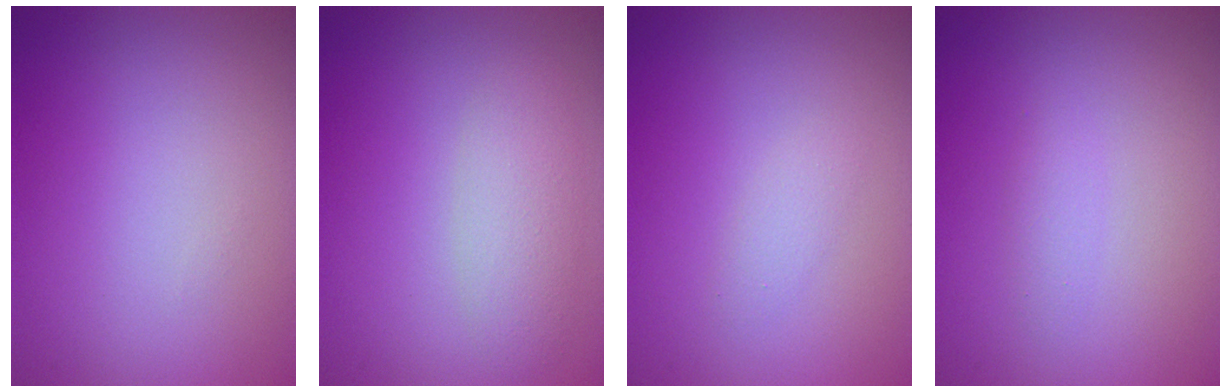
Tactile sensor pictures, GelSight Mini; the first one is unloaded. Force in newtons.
{"total": 2.4, "press": 2.4, "slide": 0.2}
{"total": 1.0, "press": 1.0, "slide": 0.0}
{"total": 0.9, "press": 0.9, "slide": 0.0}